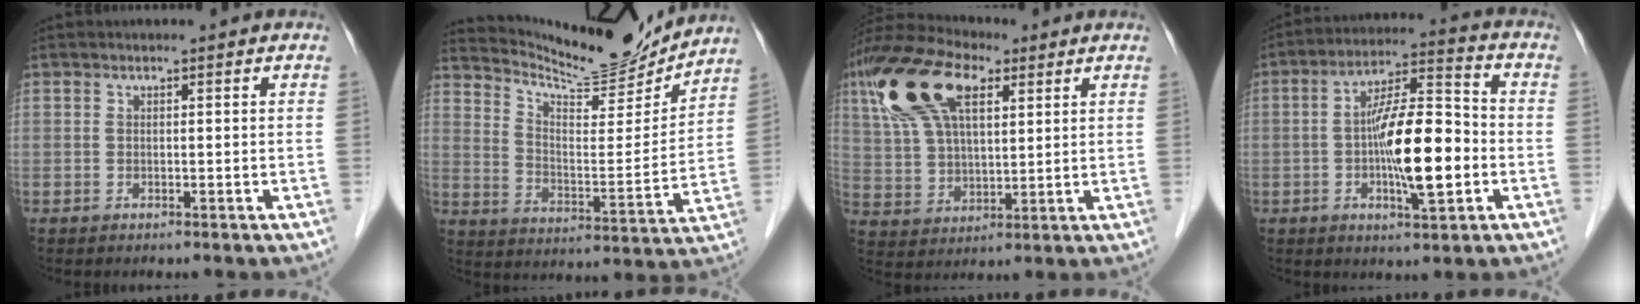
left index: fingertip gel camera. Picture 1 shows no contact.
{"total": 14.2, "force": [13.9, 0.9, 2.5], "torque": [-0.051, -0.025, 0.209]}
{"total": 14.2, "force": [6.8, 6.4, 10.7], "torque": [-0.231, 0.033, 0.130]}
{"total": 12.7, "force": [-2.4, 2.7, 12.2], "torque": [-0.219, 0.008, -0.040]}